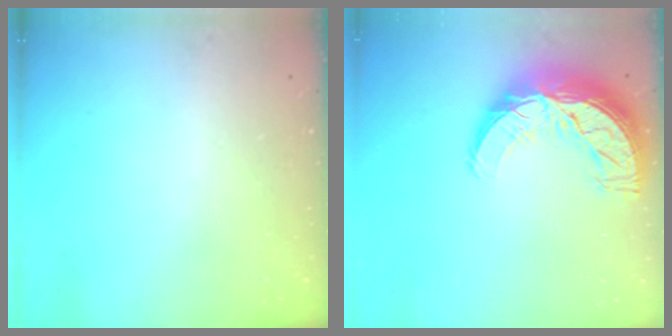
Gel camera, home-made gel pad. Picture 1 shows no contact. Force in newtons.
{"total": 14.7, "press": 14.7, "slide": 1.0}